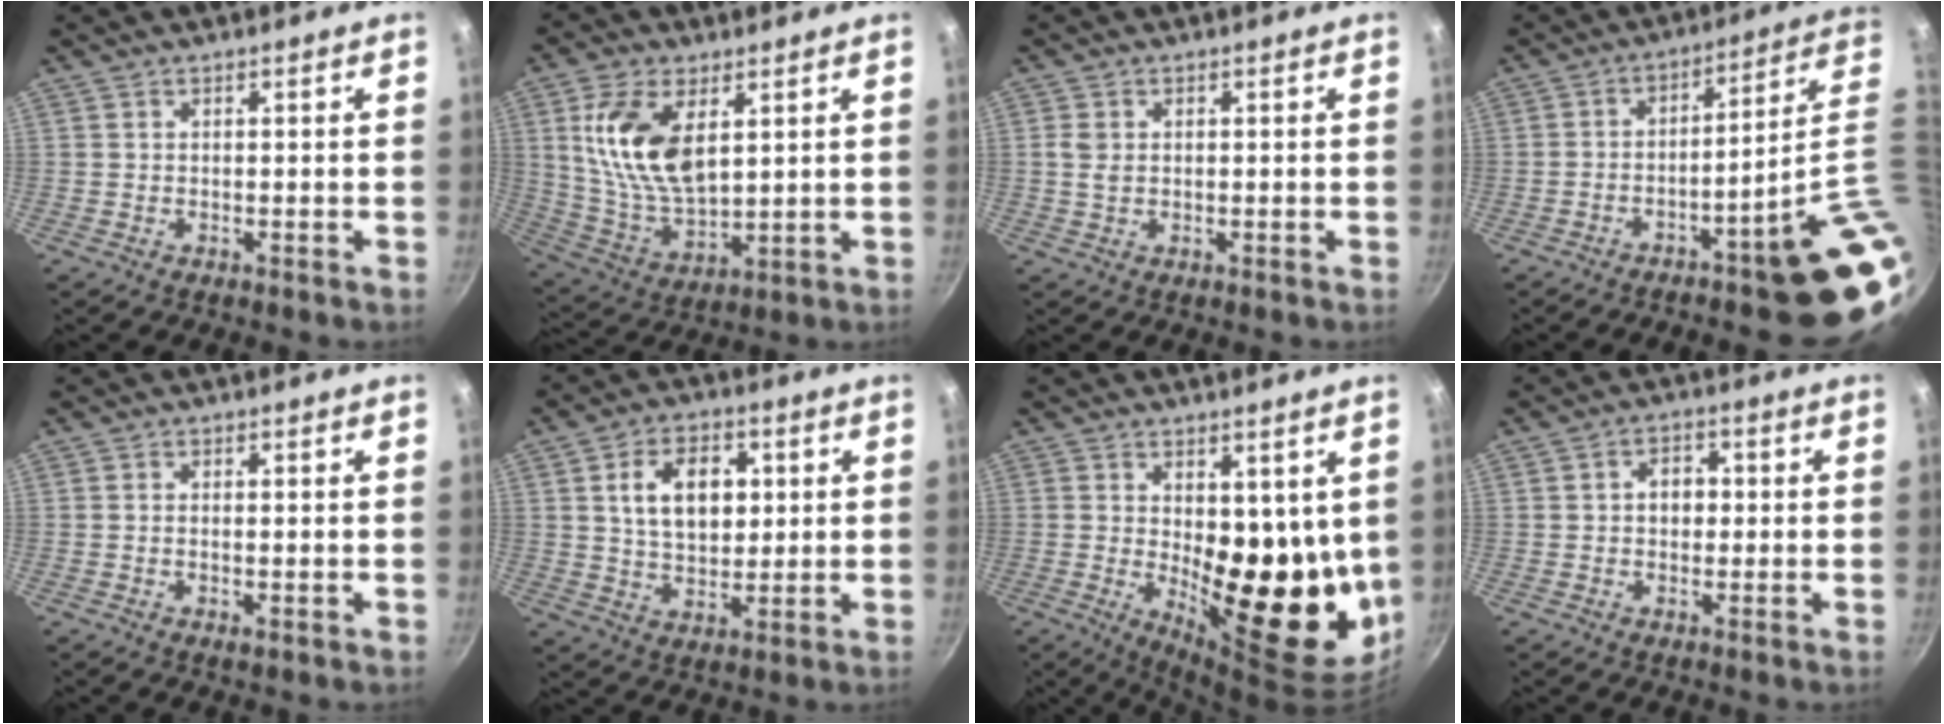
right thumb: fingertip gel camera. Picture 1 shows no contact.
{"total": 15.0, "force": [4.6, 8.2, 11.8], "torque": [-0.215, -0.024, 0.098]}
{"total": 2.5, "force": [0.4, 1.9, 1.5], "torque": [-0.027, -0.001, 0.005]}
{"total": 16.5, "force": [-3.2, 2.3, 16.0], "torque": [-0.183, 0.024, -0.035]}
{"total": 1.4, "force": [-0.3, 0.4, 1.3], "torque": [-0.027, -0.001, -0.007]}
{"total": 11.1, "force": [2.4, 7.4, 7.9], "torque": [-0.104, -0.003, 0.041]}
{"total": 17.1, "force": [1.5, 8.3, 14.8], "torque": [-0.158, -0.053, 0.038]}
{"total": 4.0, "force": [0.1, 3.1, 2.5], "torque": [-0.016, 0.010, -0.002]}